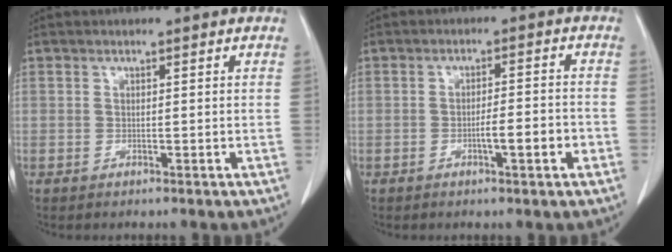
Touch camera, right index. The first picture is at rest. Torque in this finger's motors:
{"motor_torque": [0.75, -0.59, 0.21, 0.09]}